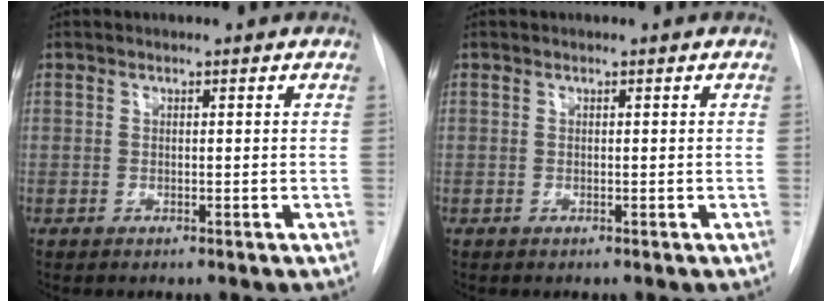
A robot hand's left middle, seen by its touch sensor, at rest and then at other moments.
{"total": 0.0}